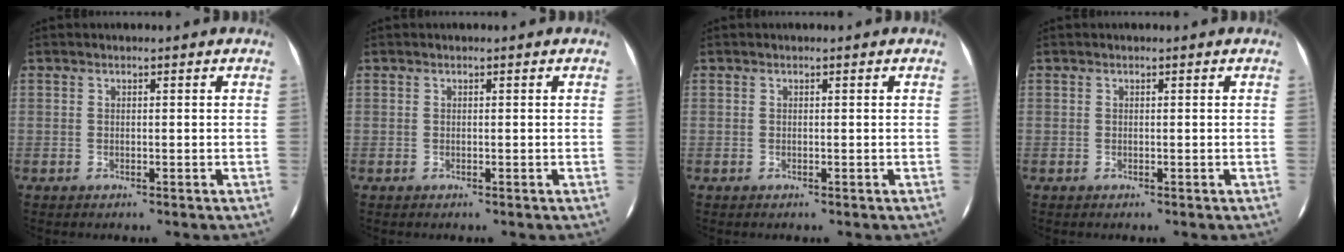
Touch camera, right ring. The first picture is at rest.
{"total": 0.0}
{"total": 0.0}
{"total": 0.0}